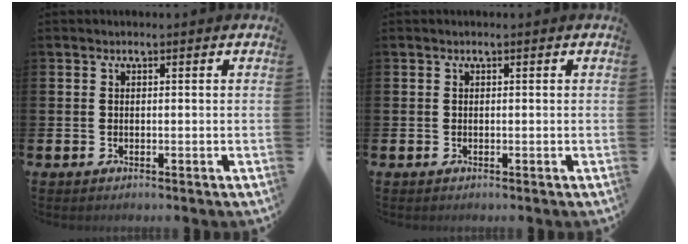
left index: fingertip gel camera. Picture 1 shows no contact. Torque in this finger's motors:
{"motor_torque": [0.00, 0.00, 0.01, 0.00]}